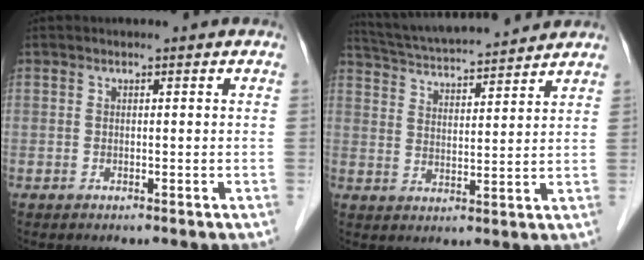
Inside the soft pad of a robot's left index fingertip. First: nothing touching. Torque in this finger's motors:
{"motor_torque": [-0.41, -0.77, 0.15, 0.05]}